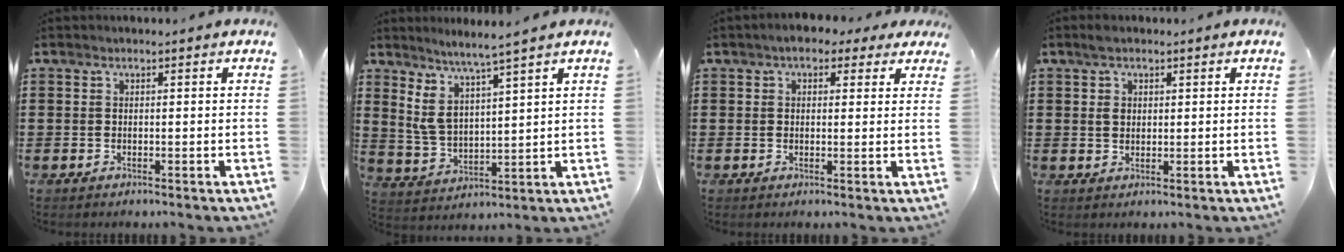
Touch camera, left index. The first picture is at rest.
{"total": 5.9, "force": [4.1, 1.0, 4.0], "torque": [-0.098, -0.022, 0.069]}
{"total": 3.6, "force": [2.3, 1.9, 2.1], "torque": [-0.041, 0.008, 0.039]}
{"total": 2.5, "force": [1.4, 1.6, 1.4], "torque": [-0.031, 0.008, 0.025]}